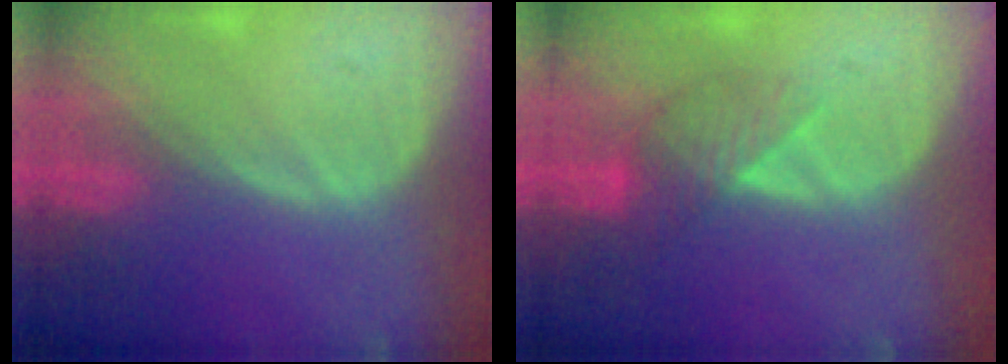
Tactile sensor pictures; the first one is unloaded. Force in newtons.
{"total": 3.9, "press": 3.8, "slide": 0.8}